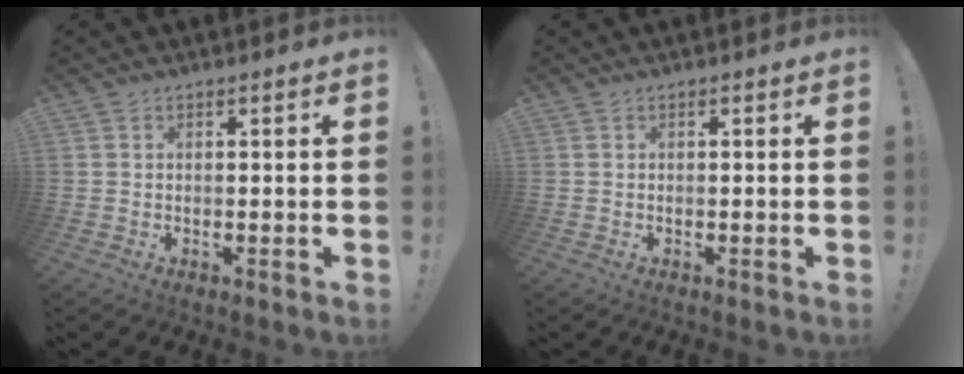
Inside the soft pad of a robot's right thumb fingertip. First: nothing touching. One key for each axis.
{"total": 0.0}